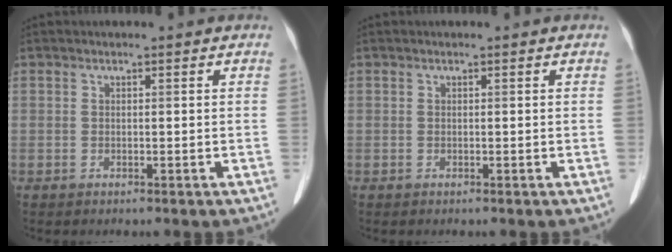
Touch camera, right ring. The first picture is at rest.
{"total": 0.0}